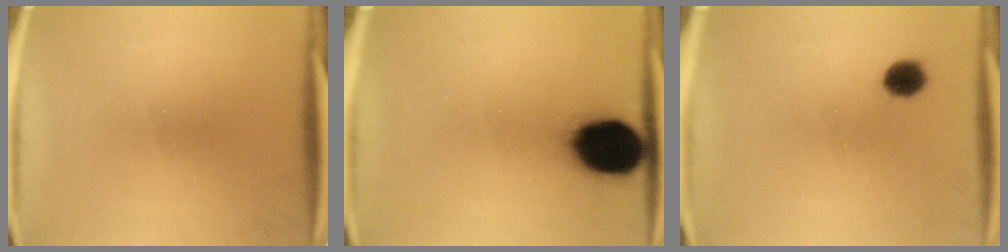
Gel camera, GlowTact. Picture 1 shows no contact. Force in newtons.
{"total": 17.5}
{"total": 4.5}